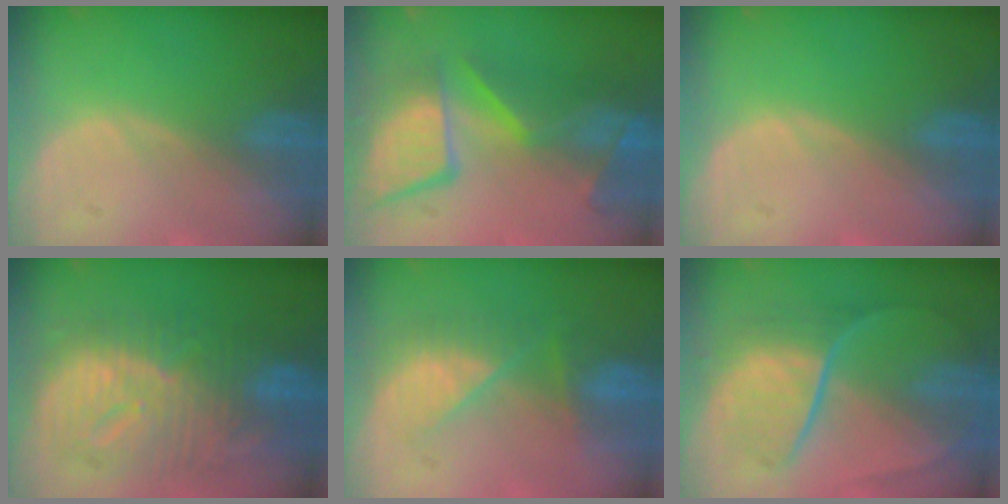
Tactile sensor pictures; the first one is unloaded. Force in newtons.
{"total": 11.3, "press": 10.5, "slide": 4.2}
{"total": 0.0}
{"total": 12.5, "press": 12.5, "slide": 1.1}
{"total": 7.5, "press": 6.8, "slide": 3.2}
{"total": 9.1, "press": 7.5, "slide": 5.2}